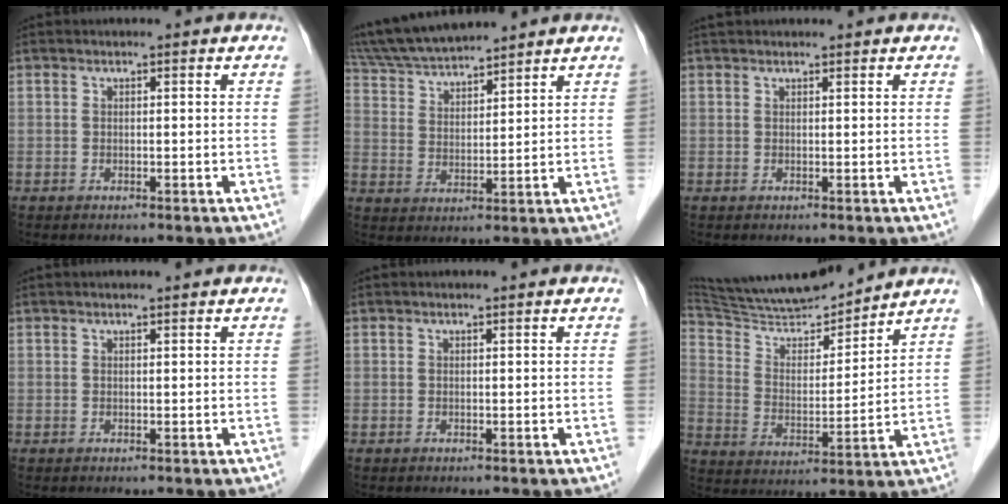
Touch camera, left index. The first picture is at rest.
{"total": 12.1, "force": [11.1, 1.1, 4.5], "torque": [-0.089, 0.025, 0.211]}
{"total": 2.5, "force": [2.3, 0.5, 0.8], "torque": [-0.008, 0.032, 0.037]}
{"total": 1.1, "force": [1.0, -0.1, 0.6], "torque": [-0.008, 0.010, 0.018]}
{"total": 0.0}
{"total": 15.6, "force": [14.7, 1.2, 5.1], "torque": [-0.096, 0.000, 0.263]}